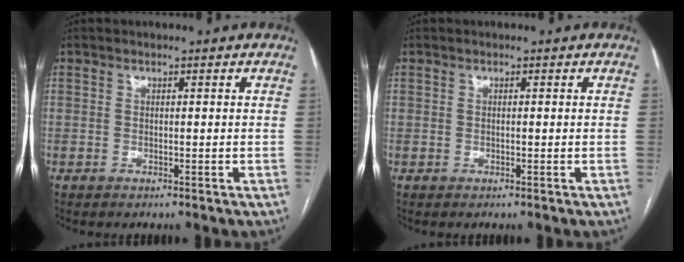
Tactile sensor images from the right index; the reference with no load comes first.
{"total": 0.0}